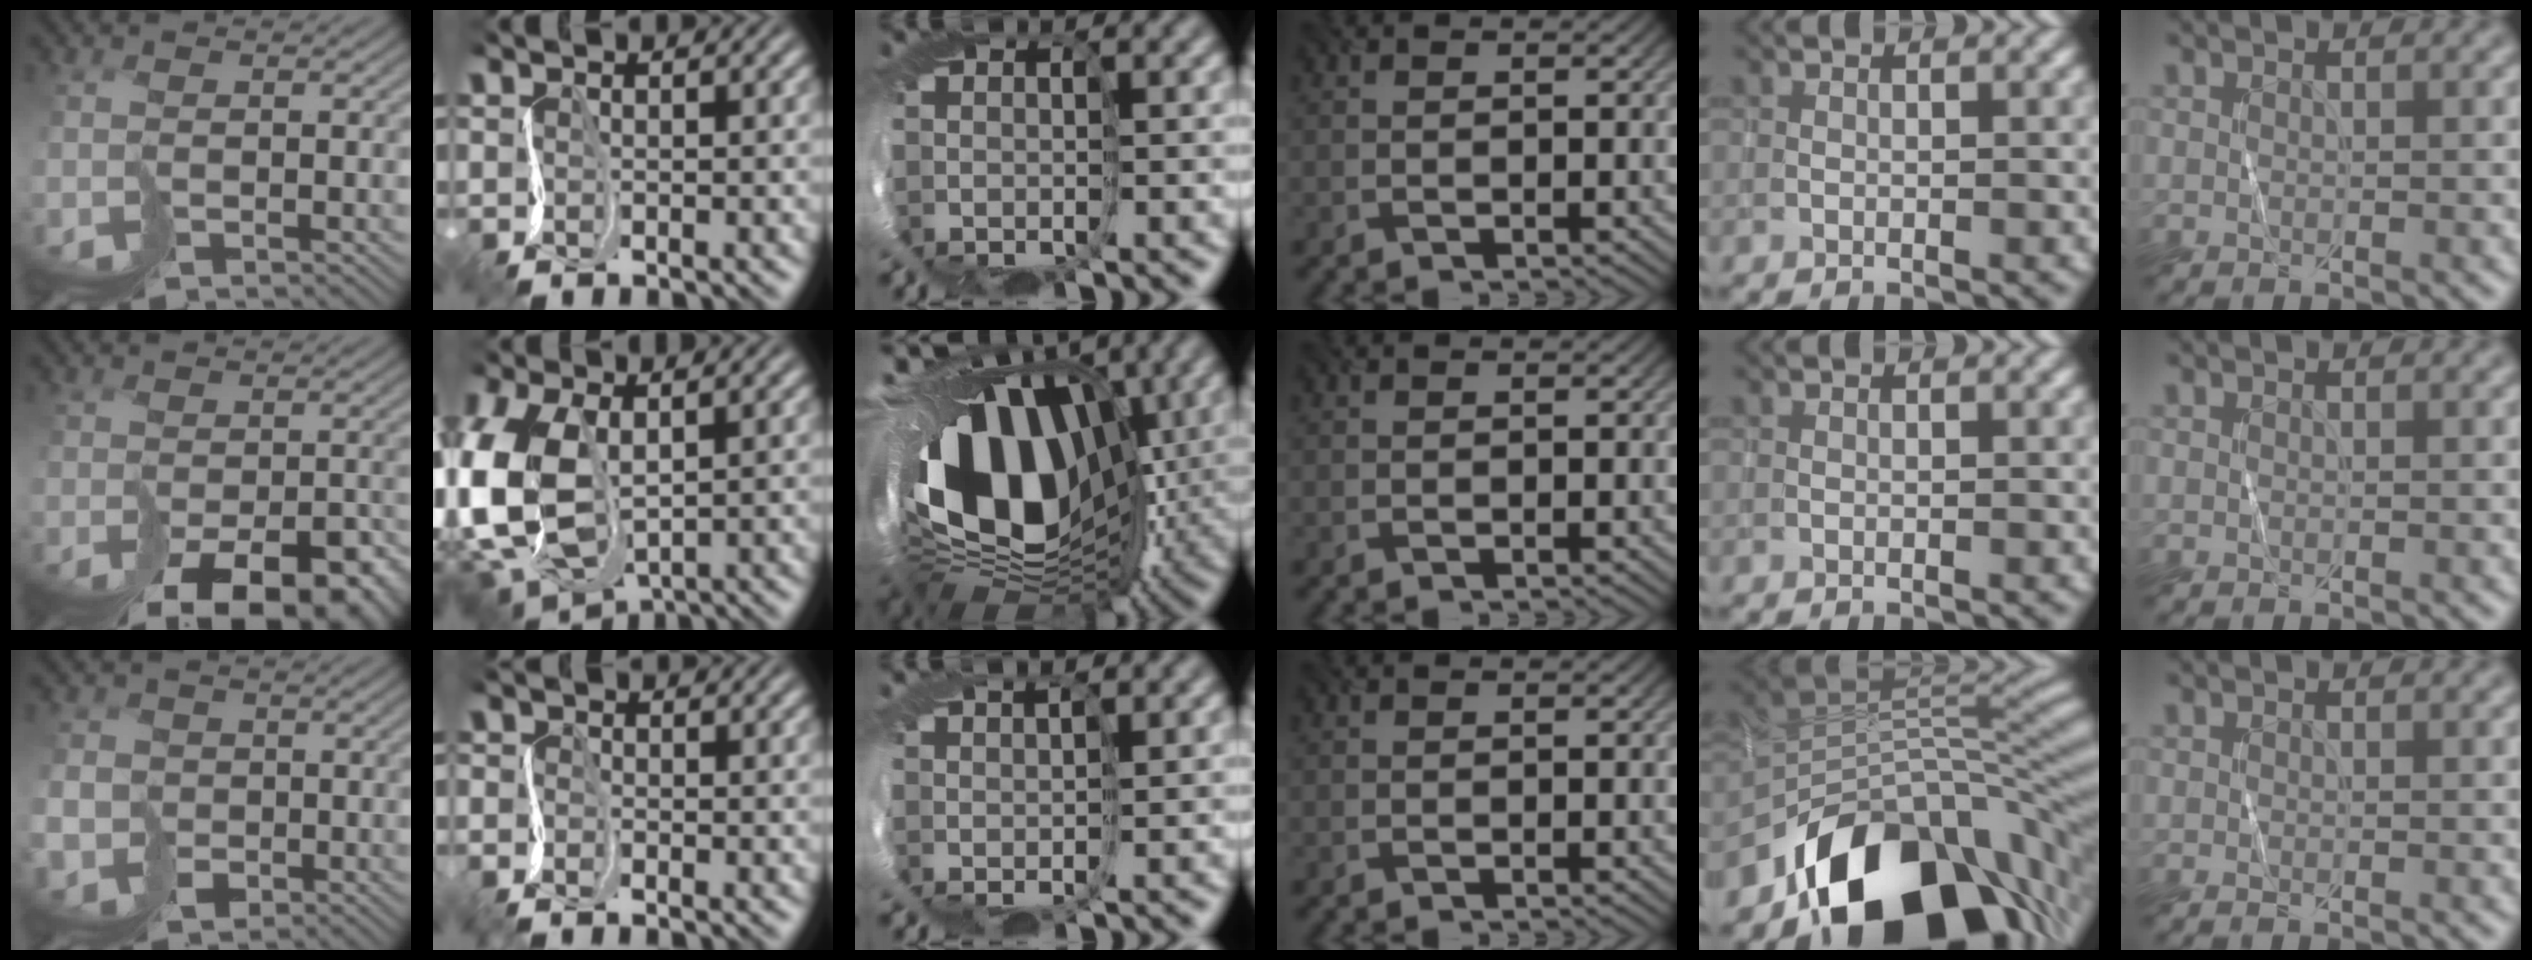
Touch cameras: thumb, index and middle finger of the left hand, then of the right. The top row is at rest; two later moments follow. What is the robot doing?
{"motion": "cut", "object": "wrapping paper"}